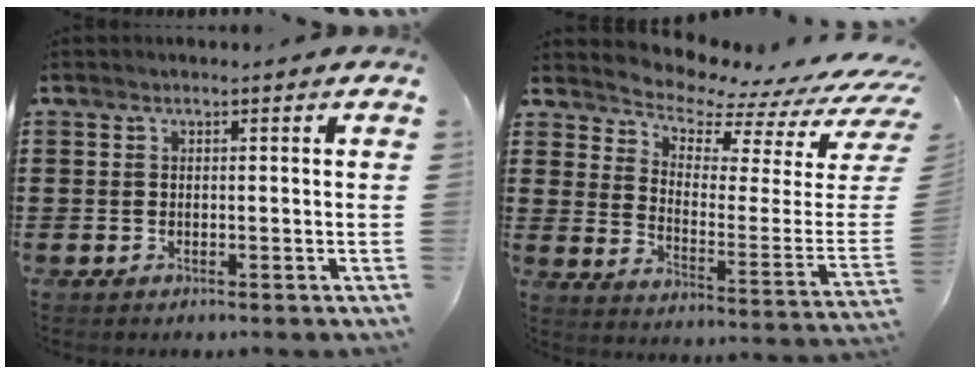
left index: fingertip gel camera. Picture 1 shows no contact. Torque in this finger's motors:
{"motor_torque": [2.14, 0.00, 0.11, -0.01]}